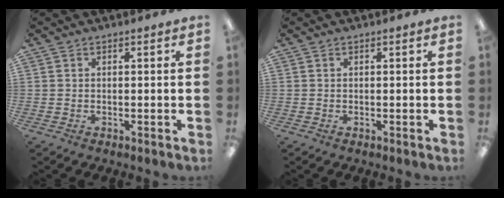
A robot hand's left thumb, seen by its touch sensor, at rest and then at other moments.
{"total": 0.0}